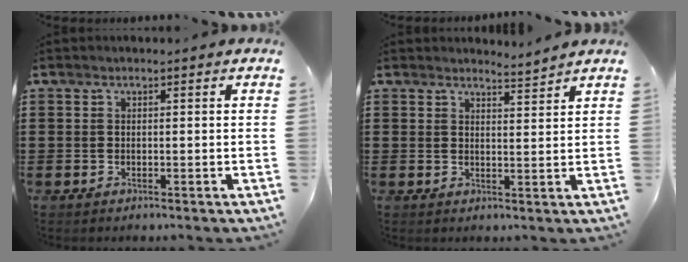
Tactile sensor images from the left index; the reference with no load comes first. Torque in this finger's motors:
{"motor_torque": [-0.15, -0.02, -0.02, -0.01]}